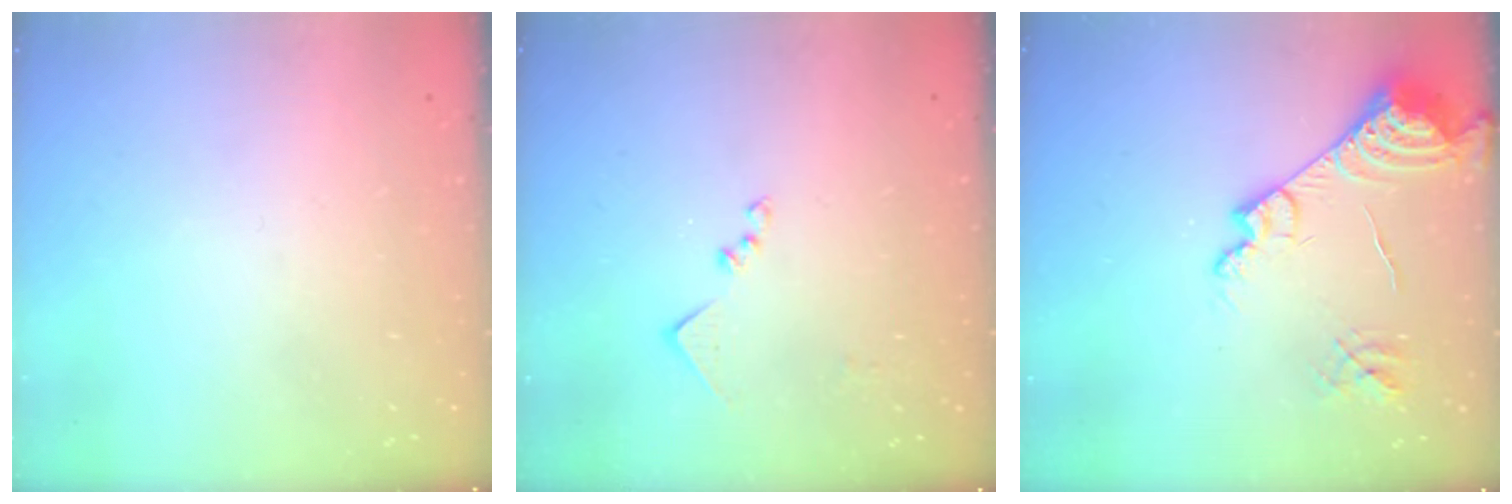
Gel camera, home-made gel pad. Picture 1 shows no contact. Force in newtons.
{"total": 8.9, "press": 8.9, "slide": 0.3}
{"total": 14.9, "press": 14.8, "slide": 1.5}